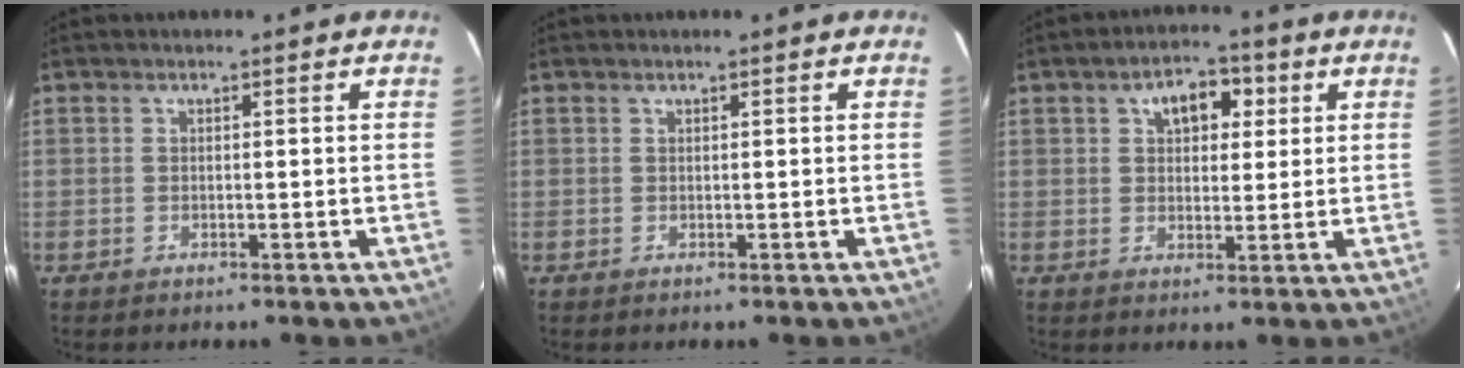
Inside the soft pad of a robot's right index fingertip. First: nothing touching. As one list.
[{"total": 0.0}, {"total": 6.6, "force": [2.6, 4.1, 4.5], "torque": [-0.070, 0.022, 0.042]}]